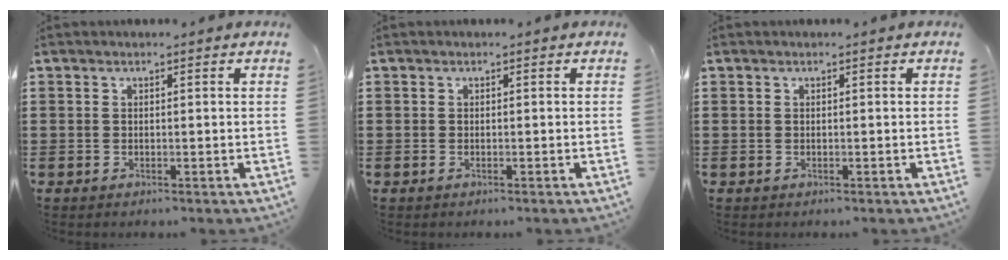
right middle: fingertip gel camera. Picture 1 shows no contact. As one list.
[{"total": 0.0}, {"total": 0.0}]